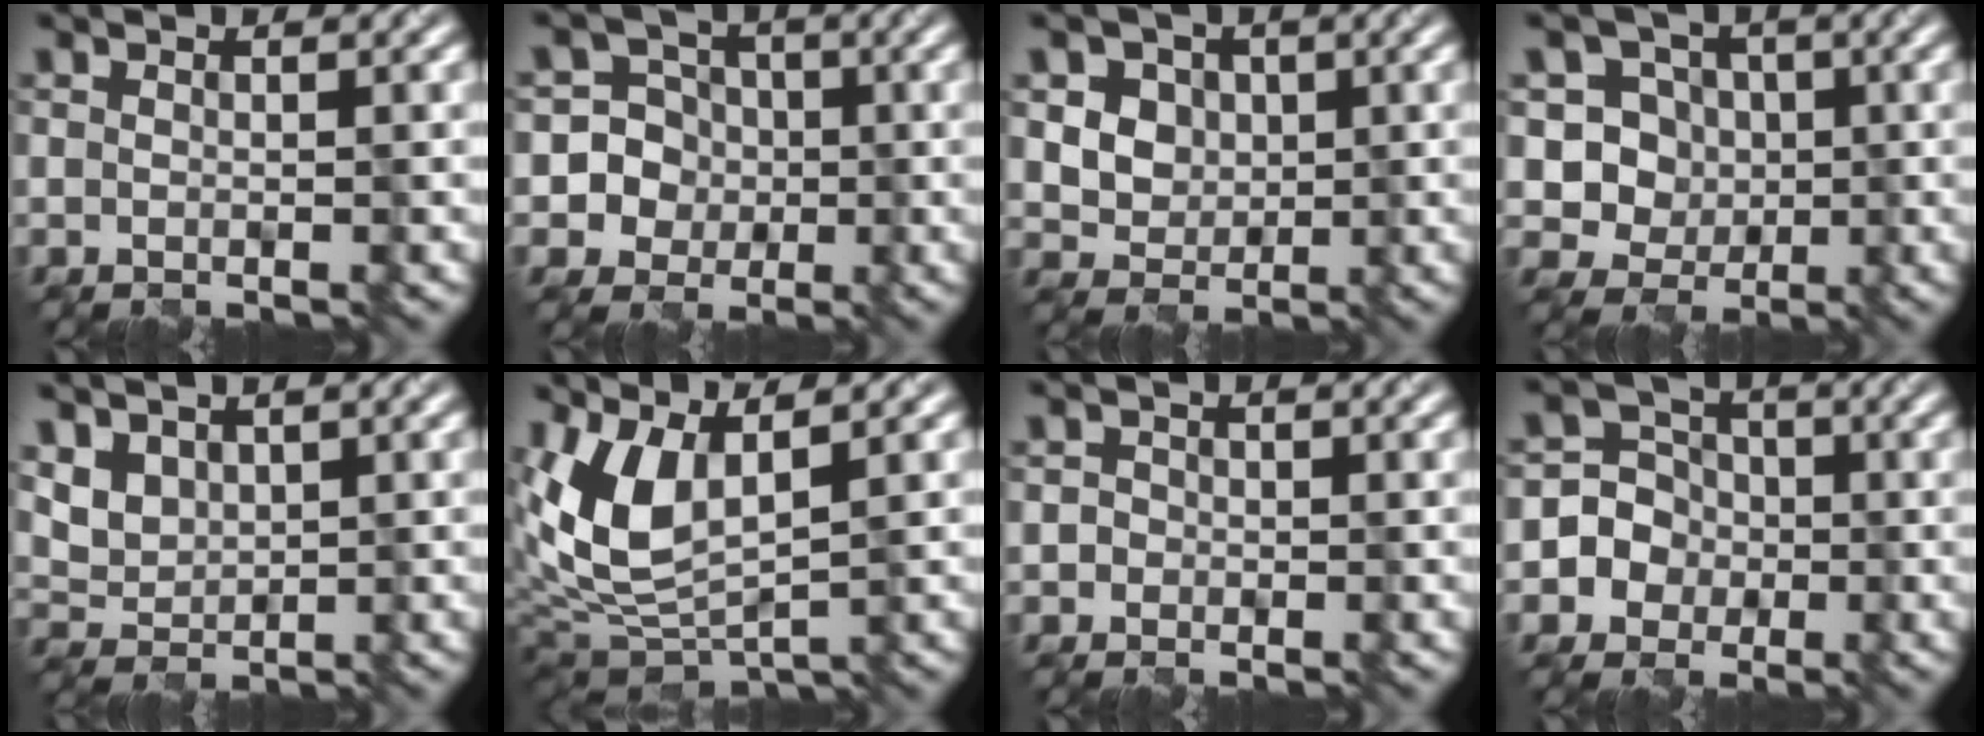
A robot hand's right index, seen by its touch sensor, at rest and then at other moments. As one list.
[{"total": 9.4, "force": [-0.7, 9.2, 1.8], "torque": [-0.062, 0.023, -0.013]}, {"total": 5.8, "force": [1.5, 5.0, 2.6], "torque": [-0.054, 0.008, 0.027]}, {"total": 6.9, "force": [0.3, 6.5, 2.3], "torque": [-0.042, 0.018, -0.010]}, {"total": 4.0, "force": [2.0, 2.8, 1.9], "torque": [-0.064, 0.000, 0.062]}, {"total": 6.0, "force": [2.0, 2.8, 4.8], "torque": [-0.116, -0.013, 0.049]}, {"total": 1.7, "force": [0.2, 1.6, 0.6], "torque": [0.004, 0.007, -0.006]}, {"total": 6.1, "force": [-1.2, 5.9, 1.0], "torque": [-0.014, 0.026, -0.050]}]